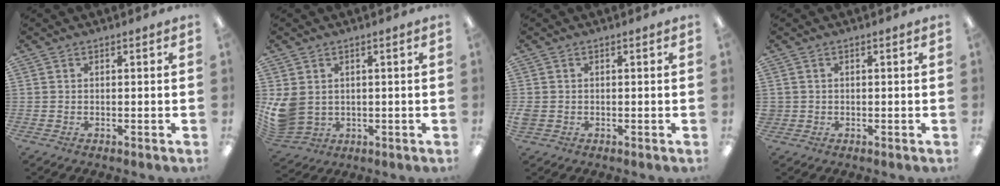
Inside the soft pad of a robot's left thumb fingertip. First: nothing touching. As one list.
[{"total": 7.5, "force": [1.2, 6.3, 4.0], "torque": [-0.095, -0.004, 0.027]}, {"total": 1.8, "force": [-0.1, 1.6, 0.8], "torque": [-0.013, 0.004, -0.002]}, {"total": 1.2, "force": [0.4, 1.2, 0.1], "torque": [-0.004, 0.003, 0.007]}]